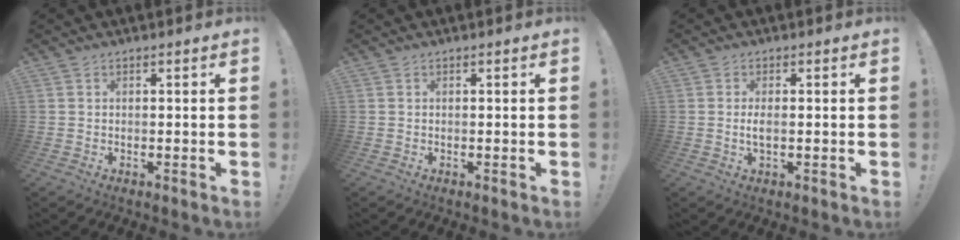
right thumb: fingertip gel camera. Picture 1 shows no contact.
{"total": 0.0}
{"total": 2.6, "force": [-0.2, 0.8, 2.5], "torque": [-0.045, -0.005, -0.008]}